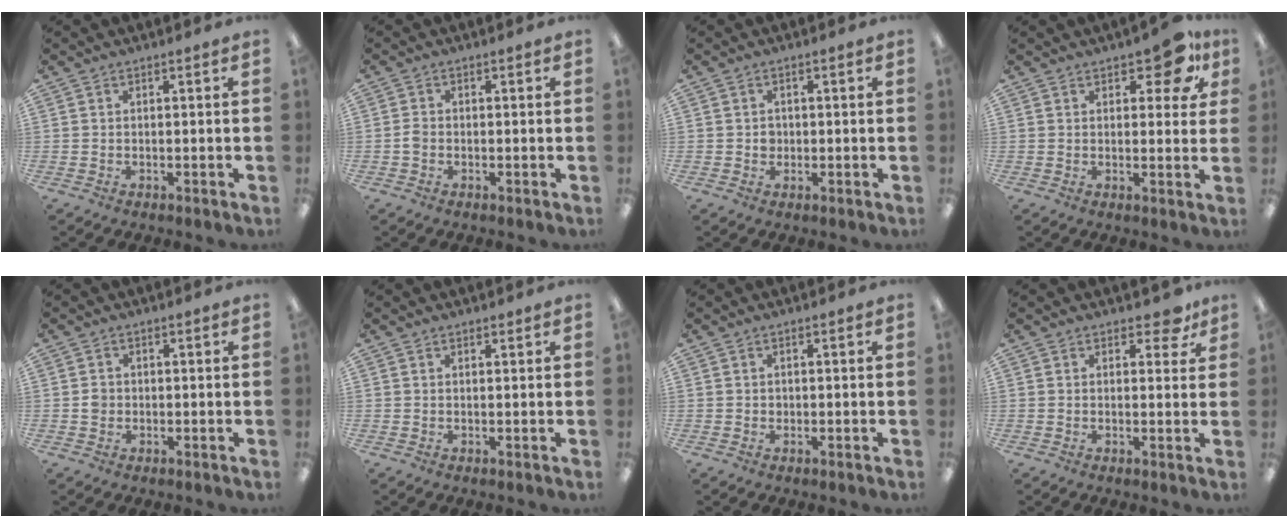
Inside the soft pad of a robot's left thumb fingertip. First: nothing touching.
{"total": 1.8, "force": [-0.4, 1.3, 1.2], "torque": [-0.022, 0.003, -0.007]}
{"total": 1.7, "force": [0.0, 1.5, 0.7], "torque": [-0.005, 0.003, -0.003]}
{"total": 8.3, "force": [4.9, 3.9, 5.5], "torque": [-0.059, -0.020, 0.080]}
{"total": 1.9, "force": [0.0, 1.7, 0.7], "torque": [-0.007, 0.002, -0.005]}
{"total": 0.9, "force": [0.9, 0.2, 0.3], "torque": [-0.007, -0.001, 0.017]}
{"total": 0.6, "force": [0.2, 0.5, 0.1], "torque": [-0.004, 0.005, 0.002]}
{"total": 5.0, "force": [3.2, 2.7, 2.6], "torque": [-0.018, -0.011, 0.052]}